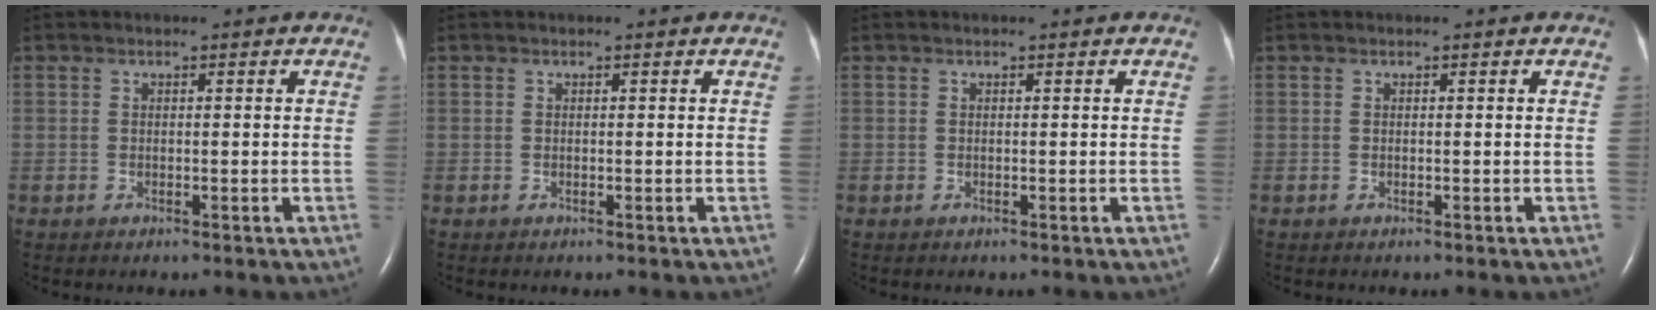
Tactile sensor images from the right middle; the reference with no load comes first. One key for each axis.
{"total": 0.0}
{"total": 0.0}
{"total": 0.0}